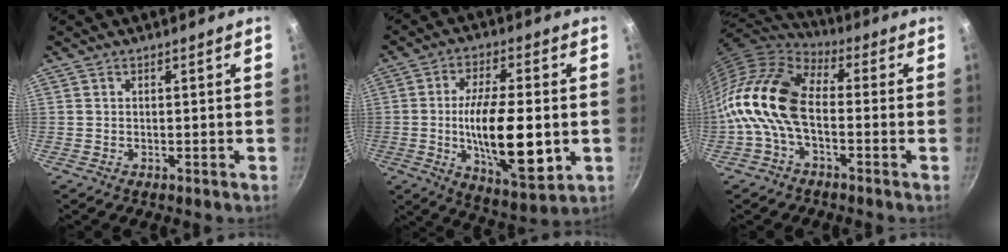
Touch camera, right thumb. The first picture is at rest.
{"total": 18.4, "force": [-2.0, 6.9, 17.0], "torque": [-0.281, -0.003, -0.030]}
{"total": 15.0, "force": [-2.6, 8.4, 12.2], "torque": [-0.226, 0.030, -0.071]}